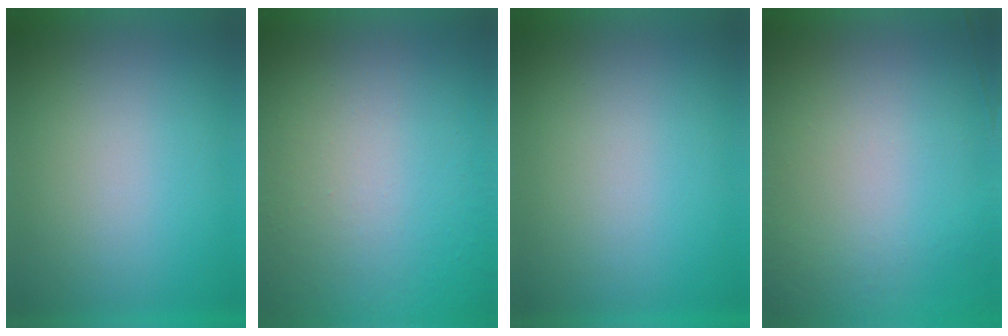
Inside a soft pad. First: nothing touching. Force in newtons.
{"total": 7.8}
{"total": 0.0}
{"total": 6.1}